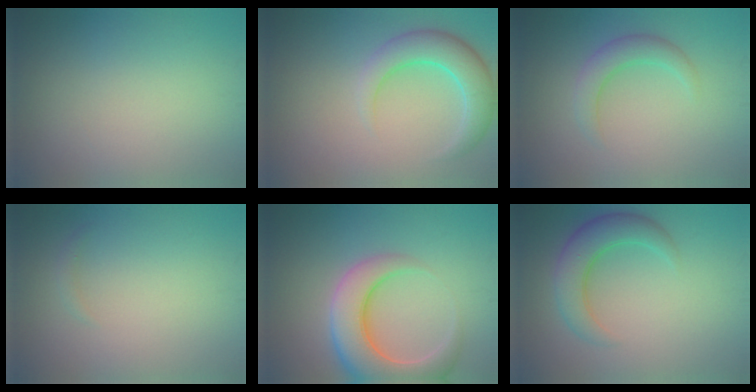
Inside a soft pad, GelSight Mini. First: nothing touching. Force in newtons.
{"total": 4.6, "press": 4.6, "slide": 0.2}
{"total": 2.4, "press": 2.4, "slide": 0.0}
{"total": 0.5, "press": 0.5, "slide": 0.0}
{"total": 7.7, "press": 7.7, "slide": 0.7}
{"total": 4.4, "press": 4.4, "slide": 0.1}